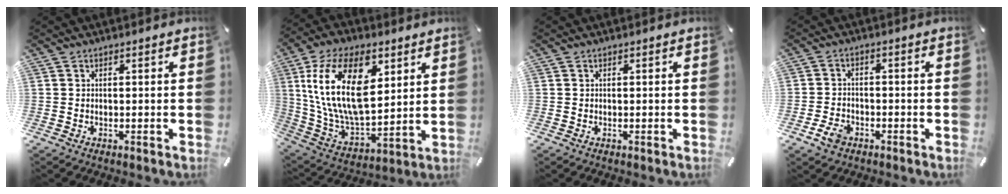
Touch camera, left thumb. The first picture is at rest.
{"total": 22.2, "force": [7.4, 12.8, 16.5], "torque": [-0.354, -0.021, 0.124]}
{"total": 0.0}
{"total": 4.9, "force": [-2.7, 3.3, 2.4], "torque": [-0.055, 0.009, -0.052]}